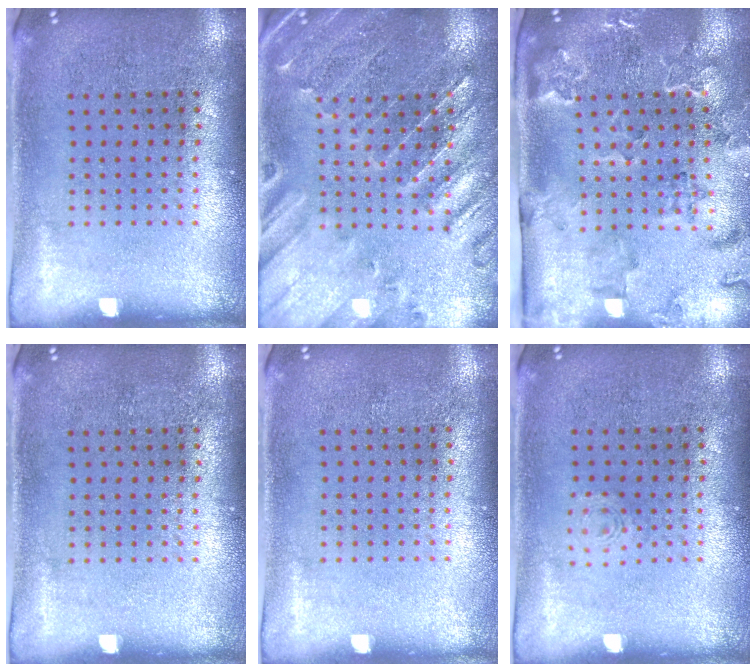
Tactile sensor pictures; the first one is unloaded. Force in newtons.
{"total": 0.8, "press": 0.7, "slide": 0.3}
{"total": 2.3, "press": 2.2, "slide": 0.5}
{"total": 0.0}
{"total": 0.0}
{"total": 0.7, "press": 0.6, "slide": 0.2}